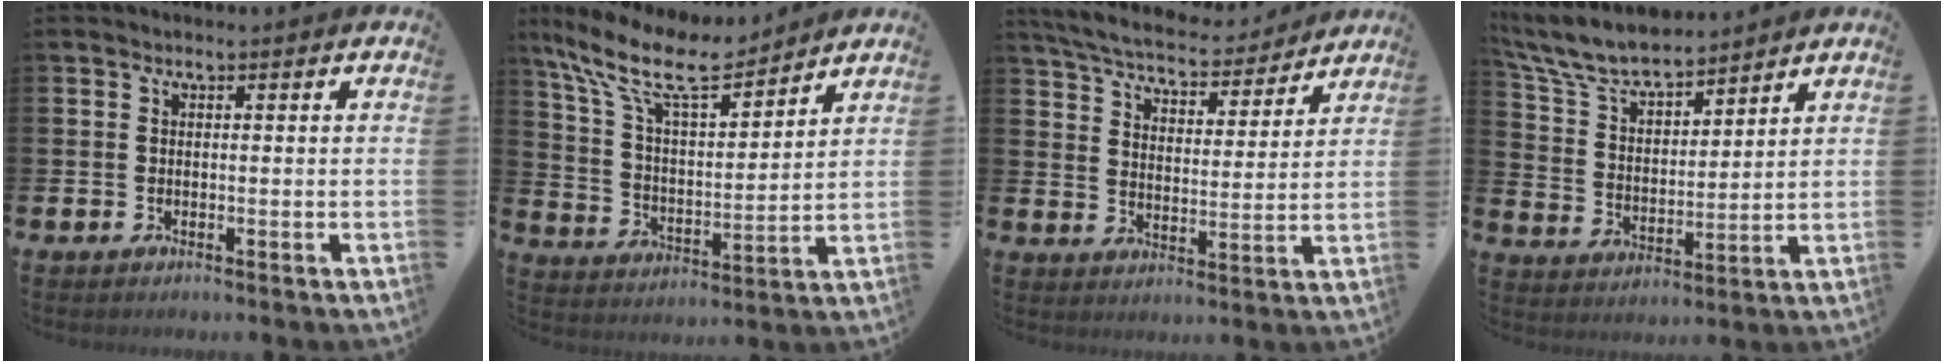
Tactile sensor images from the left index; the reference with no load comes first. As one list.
[{"total": 11.6, "force": [9.8, 3.1, 5.5], "torque": [-0.149, -0.046, 0.174]}, {"total": 6.2, "force": [6.0, 1.1, 1.4], "torque": [-0.059, -0.042, 0.102]}, {"total": 8.2, "force": [7.6, 1.8, 2.7], "torque": [-0.089, -0.042, 0.135]}]